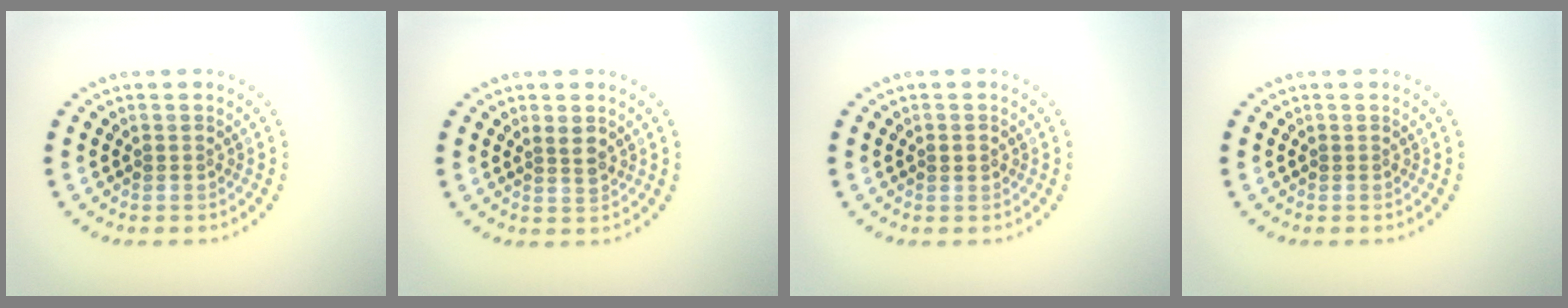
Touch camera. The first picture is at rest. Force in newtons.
{"total": 1.3, "press": 1.1, "slide": 0.7}
{"total": 1.1, "press": 1.1, "slide": 0.2}
{"total": 0.0}